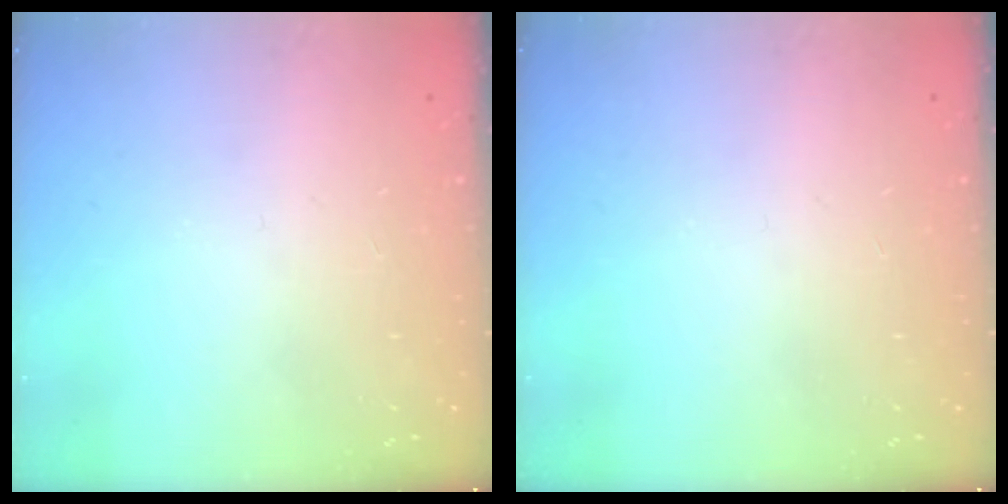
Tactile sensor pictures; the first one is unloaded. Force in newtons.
{"total": 0.0}